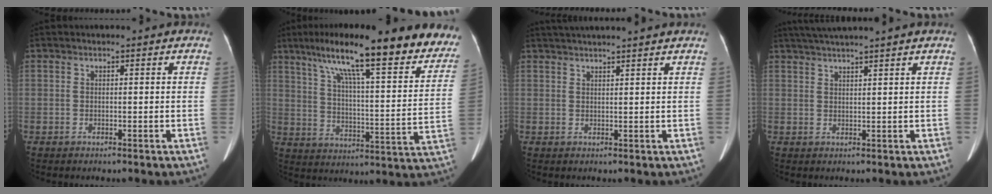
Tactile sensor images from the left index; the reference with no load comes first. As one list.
[{"total": 26.5, "force": [20.3, 4.3, 16.4], "torque": [-0.240, 0.013, 0.272]}, {"total": 10.0, "force": [8.9, -0.3, 4.5], "torque": [-0.071, 0.035, 0.116]}, {"total": 7.3, "force": [6.2, -1.3, 3.6], "torque": [-0.057, 0.030, 0.093]}]